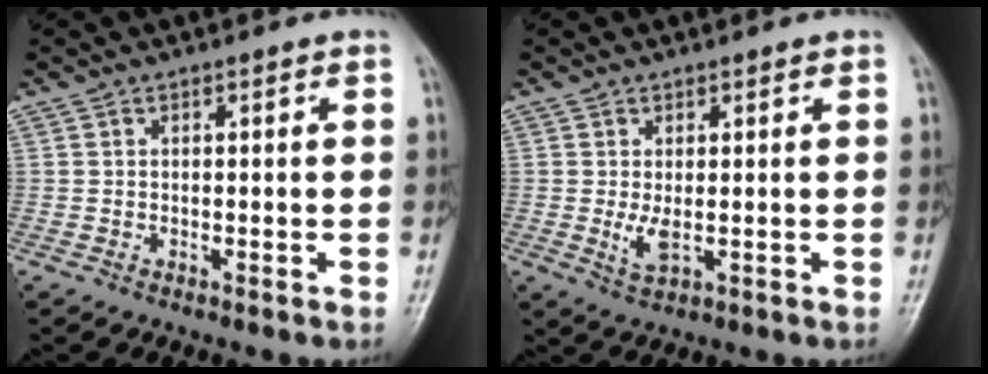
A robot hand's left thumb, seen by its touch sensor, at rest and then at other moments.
{"total": 3.3, "force": [0.4, 1.4, 3.0], "torque": [-0.056, -0.010, 0.015]}